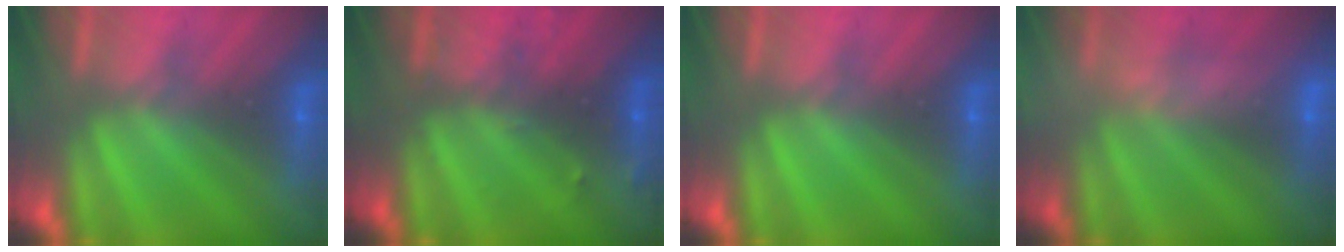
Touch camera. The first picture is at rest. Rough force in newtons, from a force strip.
{"total": 2.9}
{"total": 0.0}
{"total": 2.4}